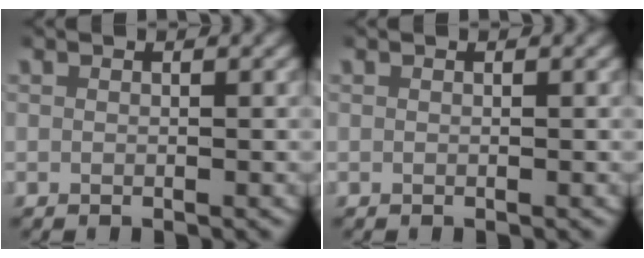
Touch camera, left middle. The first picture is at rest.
{"total": 0.0}